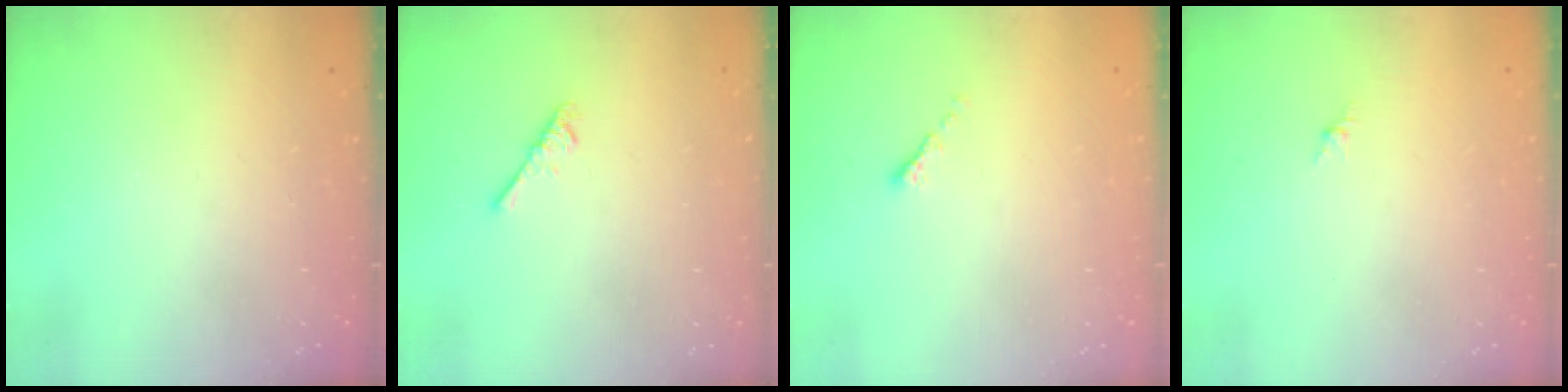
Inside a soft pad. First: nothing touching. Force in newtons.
{"total": 2.6, "press": 2.5, "slide": 0.5}
{"total": 0.6, "press": 0.5, "slide": 0.2}
{"total": 0.0}